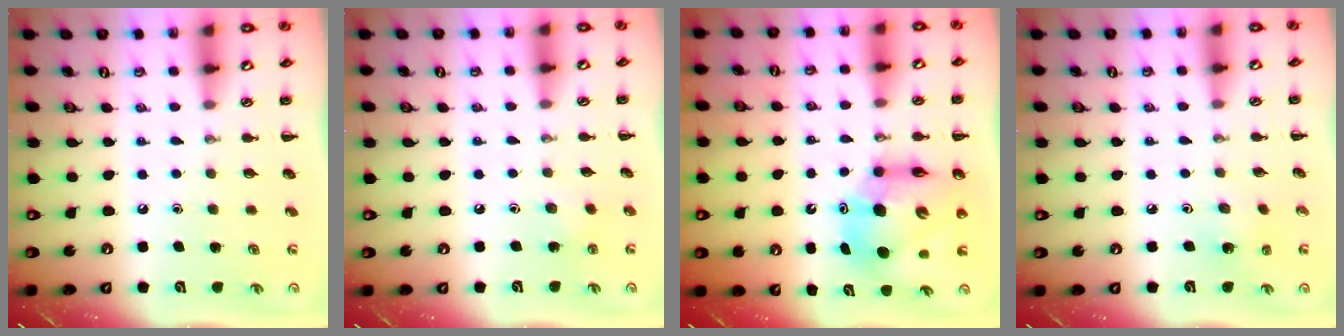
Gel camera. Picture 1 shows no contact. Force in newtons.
{"total": 2.2, "press": 2.0, "slide": 0.8}
{"total": 12.3, "press": 11.8, "slide": 3.6}
{"total": 2.4, "press": 2.2, "slide": 0.8}